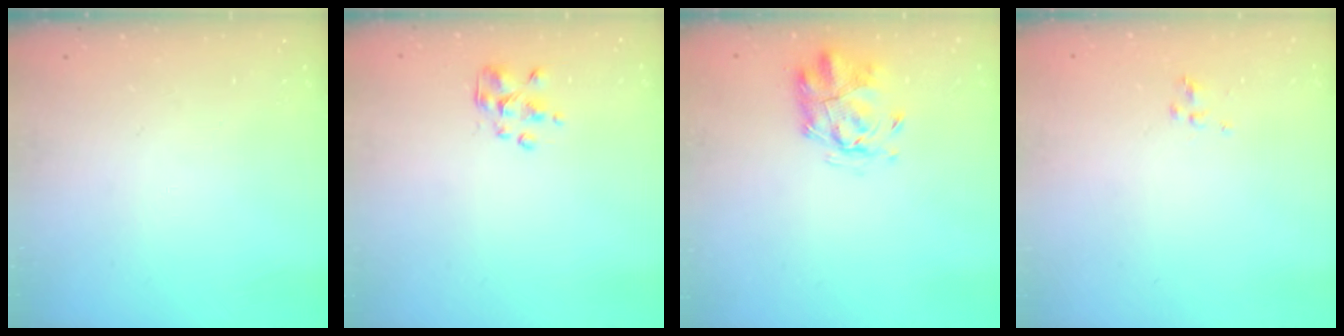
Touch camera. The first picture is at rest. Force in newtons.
{"total": 2.3, "press": 2.2, "slide": 0.7}
{"total": 2.6, "press": 2.4, "slide": 0.9}
{"total": 2.5, "press": 2.2, "slide": 1.3}